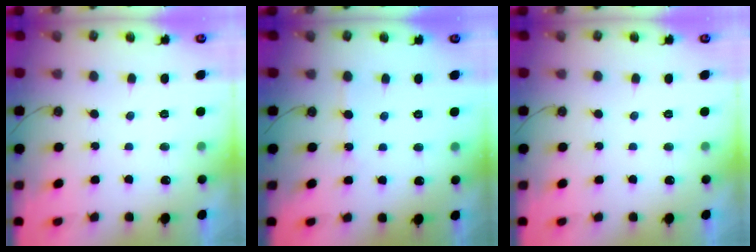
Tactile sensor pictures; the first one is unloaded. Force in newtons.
{"total": 2.1, "press": 2.0, "slide": 0.4}
{"total": 0.0}